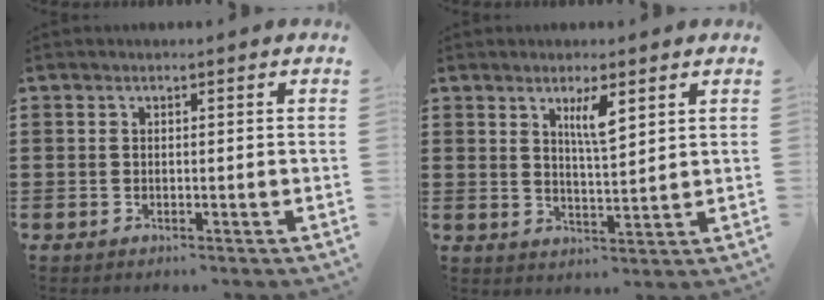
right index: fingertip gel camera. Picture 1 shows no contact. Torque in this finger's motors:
{"motor_torque": [0.47, 0.01, 0.39, 0.07]}